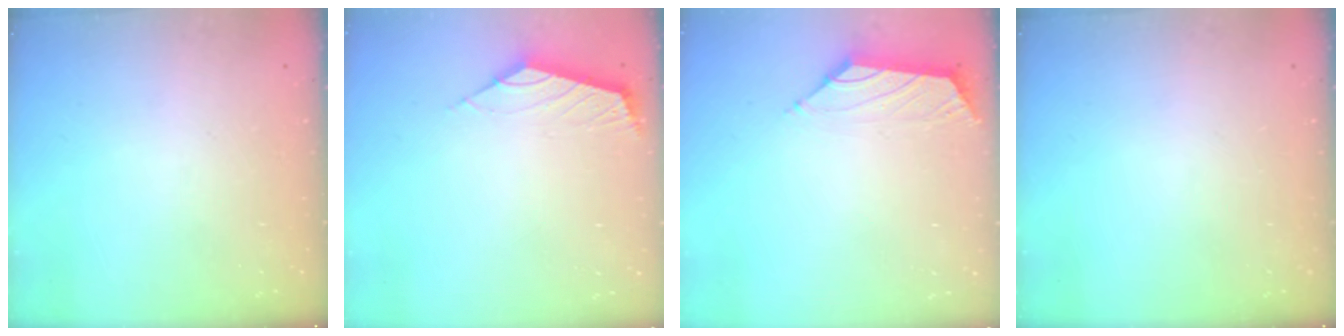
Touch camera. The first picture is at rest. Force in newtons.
{"total": 2.6, "press": 2.5, "slide": 0.7}
{"total": 1.6, "press": 1.4, "slide": 0.6}
{"total": 0.0}